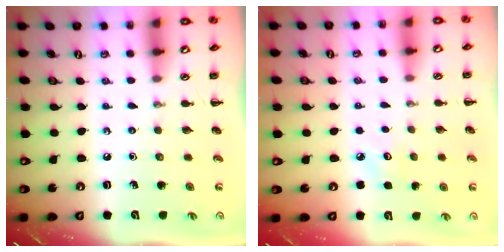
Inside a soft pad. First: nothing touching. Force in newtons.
{"total": 2.6, "press": 2.5, "slide": 0.7}